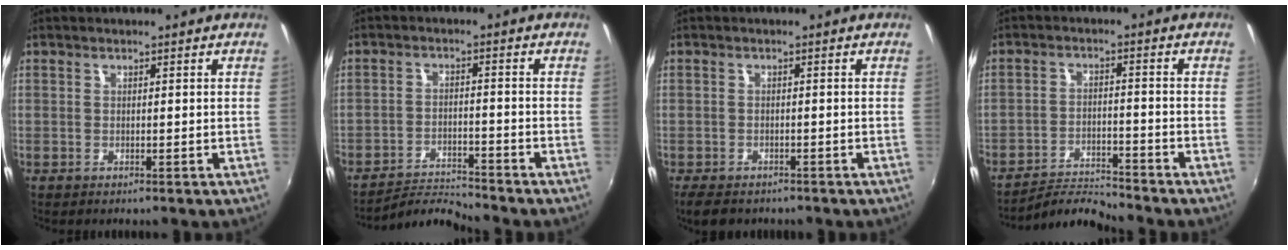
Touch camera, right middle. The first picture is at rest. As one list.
[{"total": 6.1, "force": [-6.0, -1.1, 0.4], "torque": [-0.030, 0.008, -0.112]}, {"total": 4.9, "force": [-3.7, 2.5, 2.1], "torque": [-0.051, -0.013, -0.058]}, {"total": 6.8, "force": [-6.7, -1.0, 0.7], "torque": [-0.033, 0.007, -0.123]}]